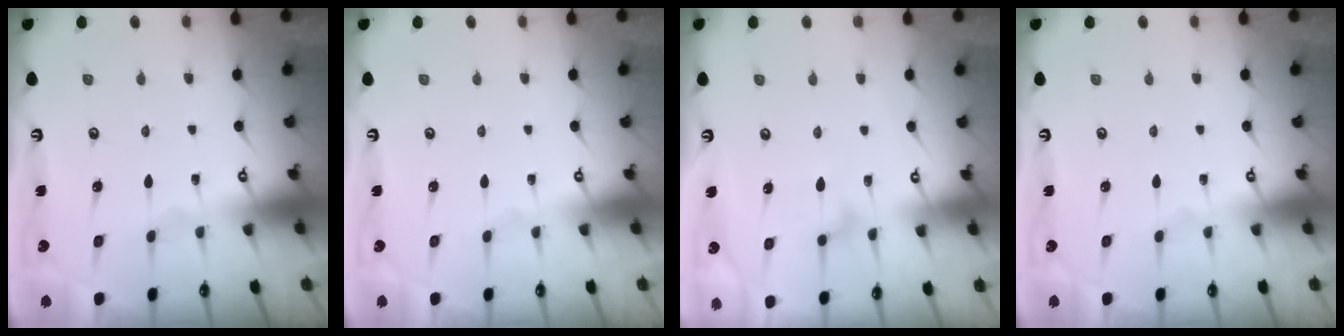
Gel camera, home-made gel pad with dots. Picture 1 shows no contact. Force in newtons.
{"total": 0.0}
{"total": 8.9, "press": 8.9, "slide": 0.5}
{"total": 0.0}